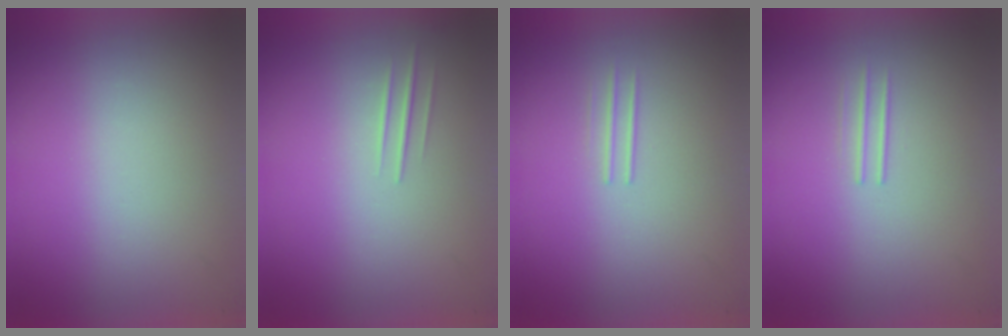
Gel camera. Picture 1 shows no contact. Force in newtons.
{"total": 1.0}
{"total": 1.2}
{"total": 1.2}